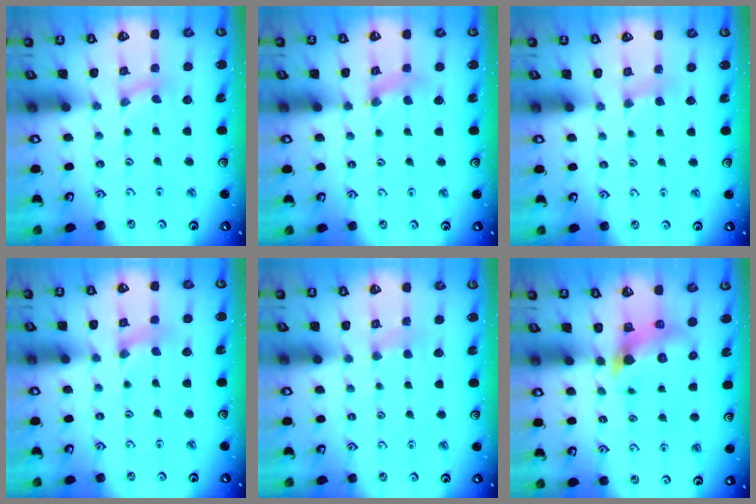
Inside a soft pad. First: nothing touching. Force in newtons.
{"total": 3.3, "press": 3.3, "slide": 0.3}
{"total": 1.9, "press": 1.9, "slide": 0.4}
{"total": 1.1, "press": 1.1, "slide": 0.2}
{"total": 3.2, "press": 3.1, "slide": 0.5}
{"total": 7.1, "press": 7.0, "slide": 0.8}